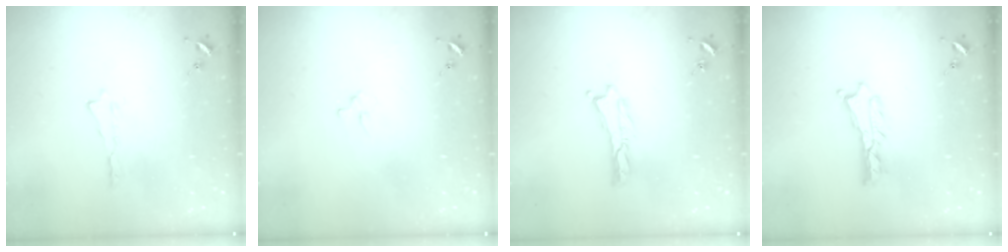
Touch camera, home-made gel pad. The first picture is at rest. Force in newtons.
{"total": 2.3, "press": 2.3, "slide": 0.3}
{"total": 0.0}
{"total": 0.7, "press": 0.7, "slide": 0.1}